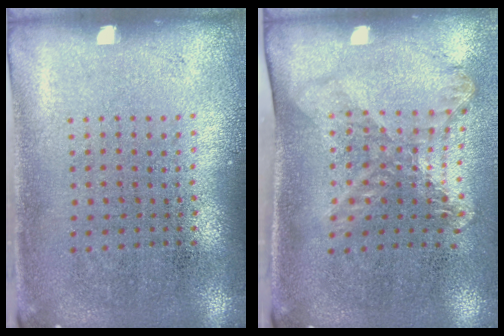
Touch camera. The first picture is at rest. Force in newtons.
{"total": 1.8, "press": 1.3, "slide": 1.2}